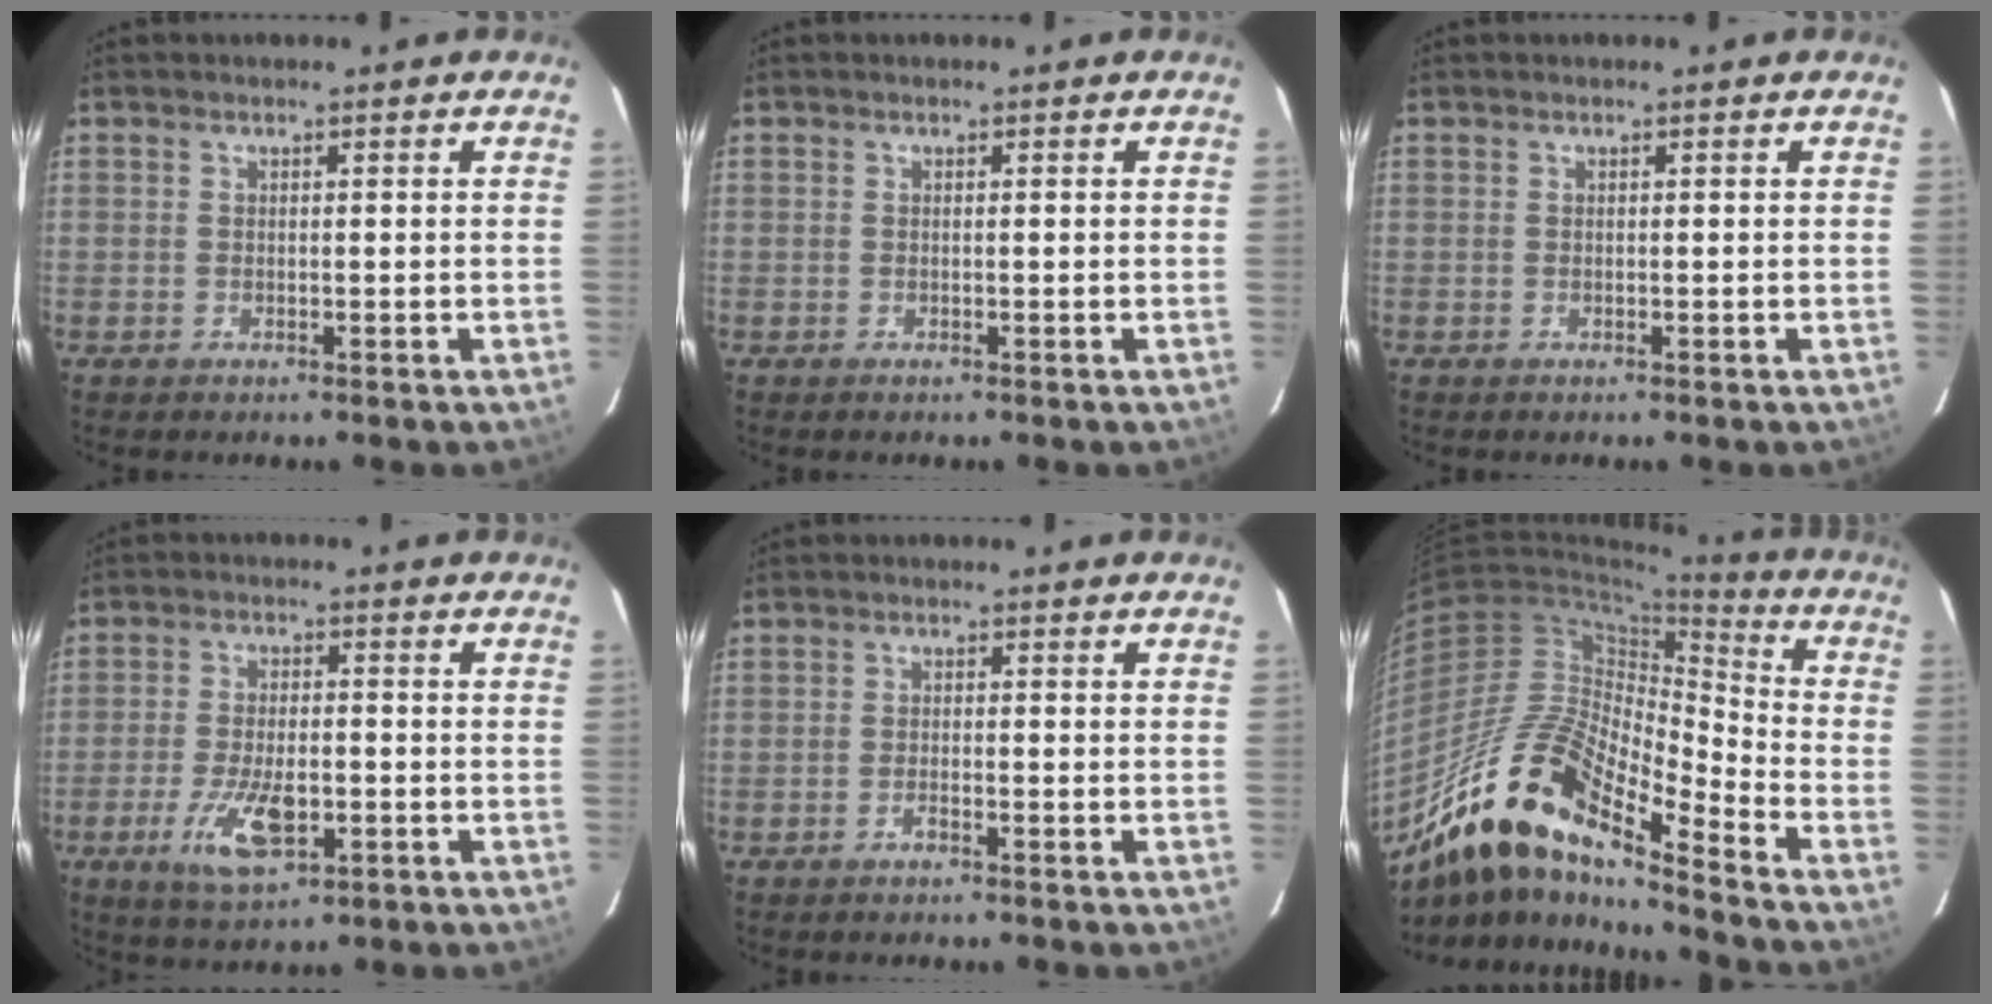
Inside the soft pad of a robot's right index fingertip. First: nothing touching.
{"total": 0.0}
{"total": 0.0}
{"total": 8.2, "force": [-3.0, 3.0, 7.0], "torque": [-0.139, -0.010, -0.046]}
{"total": 1.0, "force": [-0.8, 0.2, 0.7], "torque": [-0.015, 0.001, -0.014]}
{"total": 17.9, "force": [-12.2, 4.1, 12.3], "torque": [-0.234, 0.014, -0.216]}